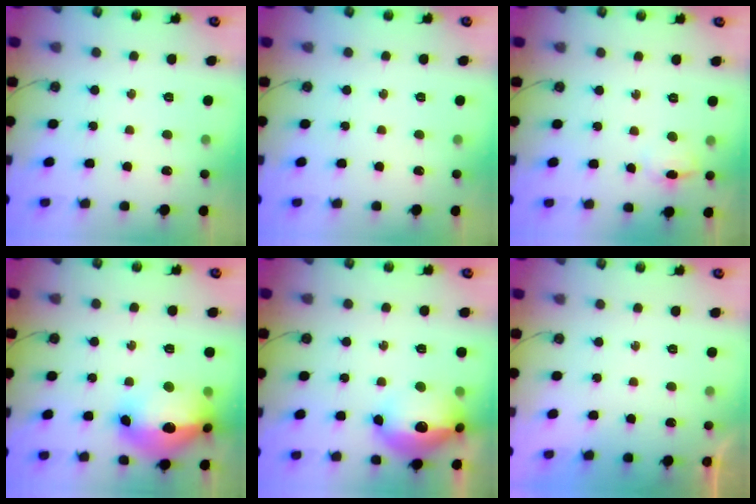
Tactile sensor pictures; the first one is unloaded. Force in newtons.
{"total": 0.0}
{"total": 5.5, "press": 5.2, "slide": 1.9}
{"total": 21.4, "press": 21.3, "slide": 1.8}
{"total": 19.2, "press": 19.1, "slide": 1.5}
{"total": 0.0}